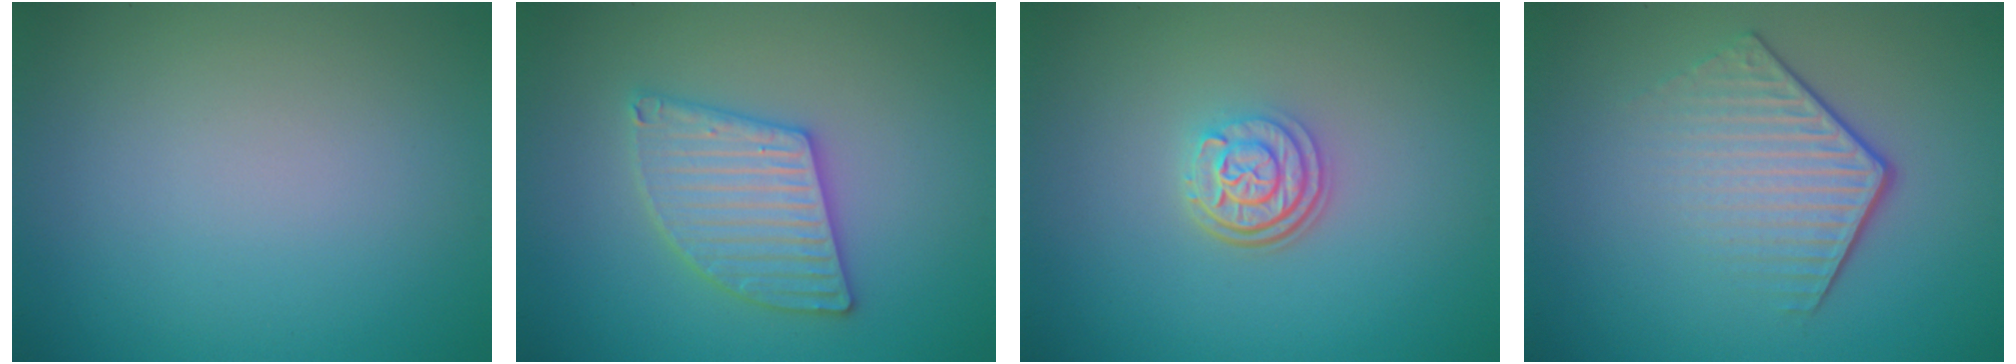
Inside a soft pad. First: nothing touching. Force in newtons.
{"total": 4.9, "press": 4.9, "slide": 0.5}
{"total": 3.1, "press": 2.4, "slide": 2.0}
{"total": 4.3, "press": 2.8, "slide": 3.3}